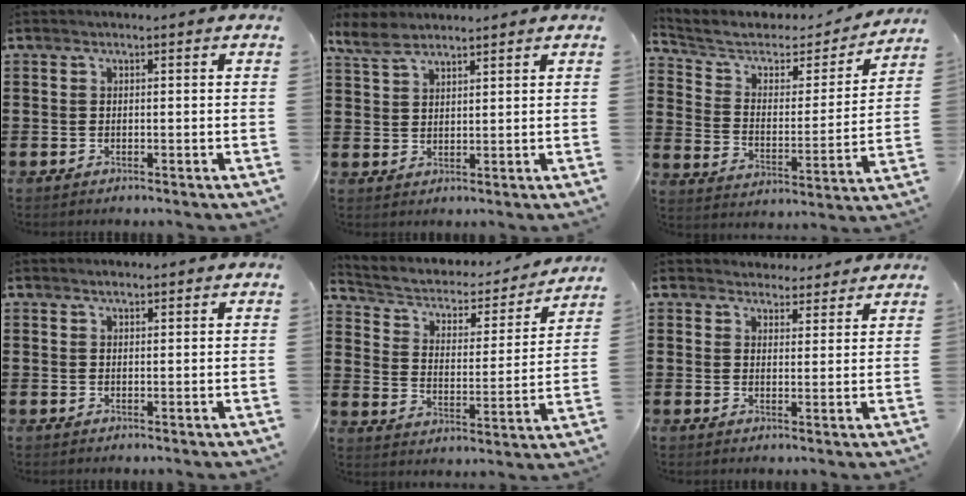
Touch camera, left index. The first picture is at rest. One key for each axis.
{"total": 4.6, "fx": 3.8, "fy": 1.8, "fz": 1.8, "tx": -0.047, "ty": -0.002, "tz": 0.073}
{"total": 5.1, "fx": 3.9, "fy": 2.6, "fz": 2.1, "tx": -0.067, "ty": -0.020, "tz": 0.060}
{"total": 1.1, "fx": 1.0, "fy": 0.3, "fz": 0.4, "tx": -0.009, "ty": 0.002, "tz": 0.019}
{"total": 3.6, "fx": 2.5, "fy": 2.1, "fz": 1.5, "tx": -0.047, "ty": -0.017, "tz": 0.033}
{"total": 3.6, "fx": 3.3, "fy": 1.3, "fz": 0.0, "tx": -0.012, "ty": -0.004, "tz": 0.063}